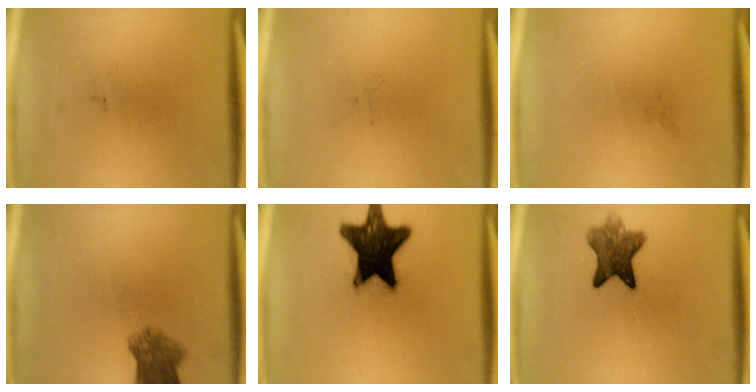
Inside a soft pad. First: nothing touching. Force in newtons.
{"total": 0.0}
{"total": 0.0}
{"total": 5.5}
{"total": 18.9}
{"total": 7.3}